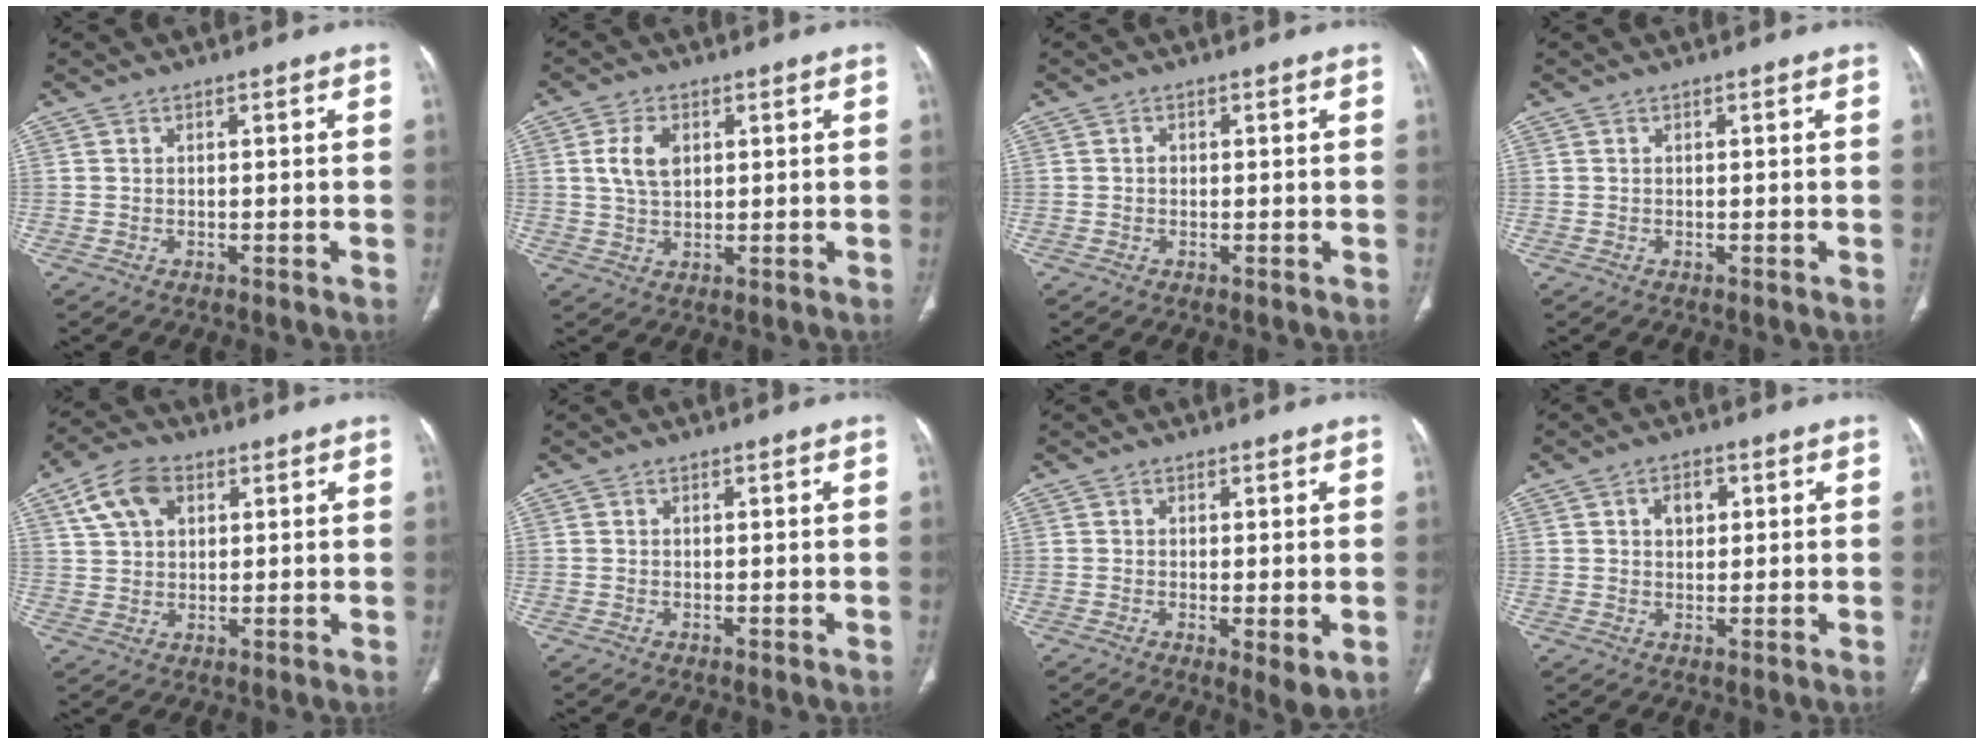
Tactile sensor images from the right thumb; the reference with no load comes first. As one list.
[{"total": 5.7, "force": [1.5, 3.5, 4.2], "torque": [-0.077, -0.002, 0.029]}, {"total": 0.6, "force": [-0.1, 0.5, 0.3], "torque": [-0.002, 0.002, -0.003]}, {"total": 0.0}, {"total": 8.8, "force": [3.8, 5.7, 5.5], "torque": [-0.093, 0.003, 0.068]}, {"total": 0.0}, {"total": 4.4, "force": [-0.7, 1.4, 4.1], "torque": [-0.069, -0.017, -0.011]}, {"total": 4.1, "force": [1.3, 2.9, 2.6], "torque": [-0.026, -0.001, 0.019]}]